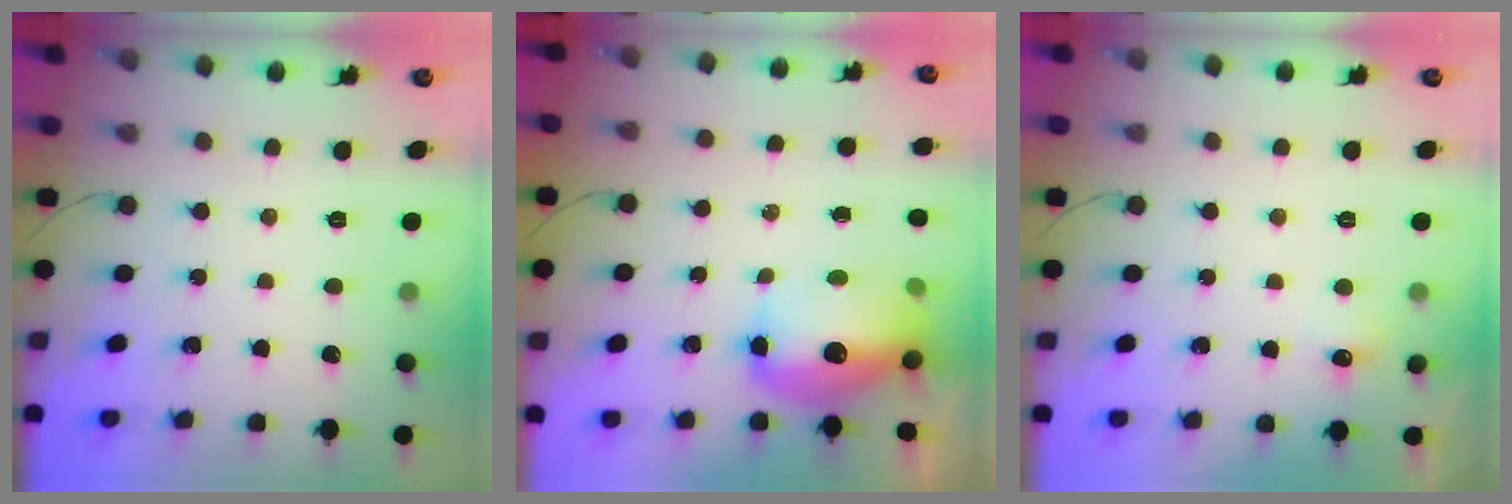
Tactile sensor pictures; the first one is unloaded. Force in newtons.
{"total": 13.5, "press": 13.2, "slide": 3.1}
{"total": 4.8, "press": 4.6, "slide": 1.4}